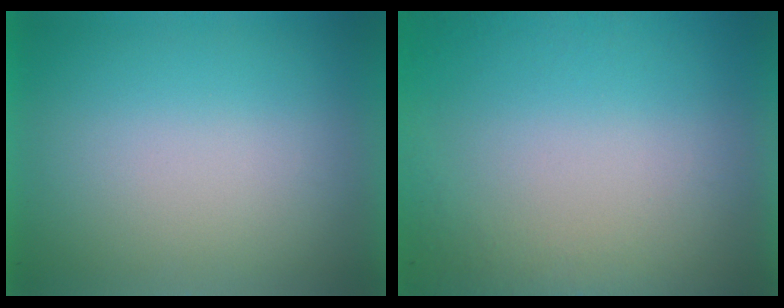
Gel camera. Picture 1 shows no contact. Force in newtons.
{"total": 4.9}